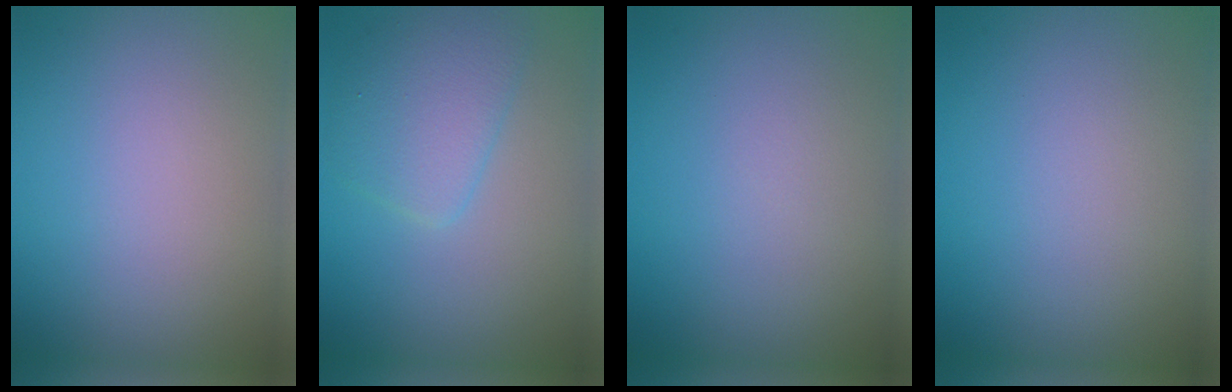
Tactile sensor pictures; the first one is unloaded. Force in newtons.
{"total": 3.9, "press": 3.9, "slide": 0.1}
{"total": 0.0}
{"total": 0.0}